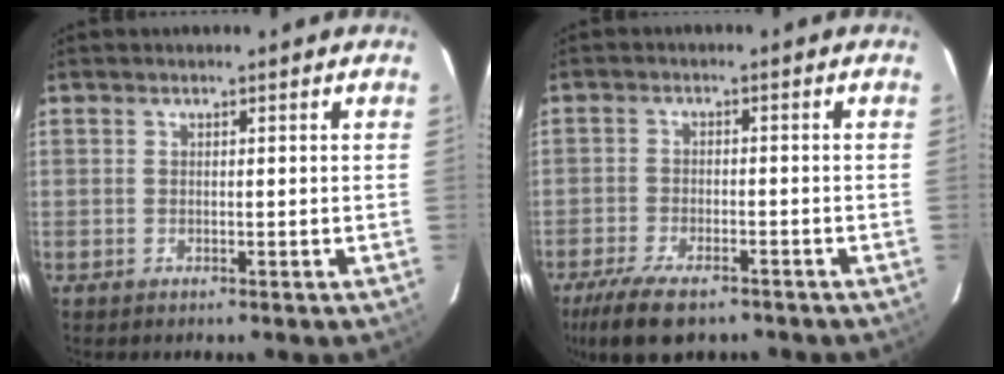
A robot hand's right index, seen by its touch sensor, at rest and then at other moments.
{"total": 11.0, "force": [-8.1, 4.1, 6.2], "torque": [-0.150, -0.028, -0.141]}